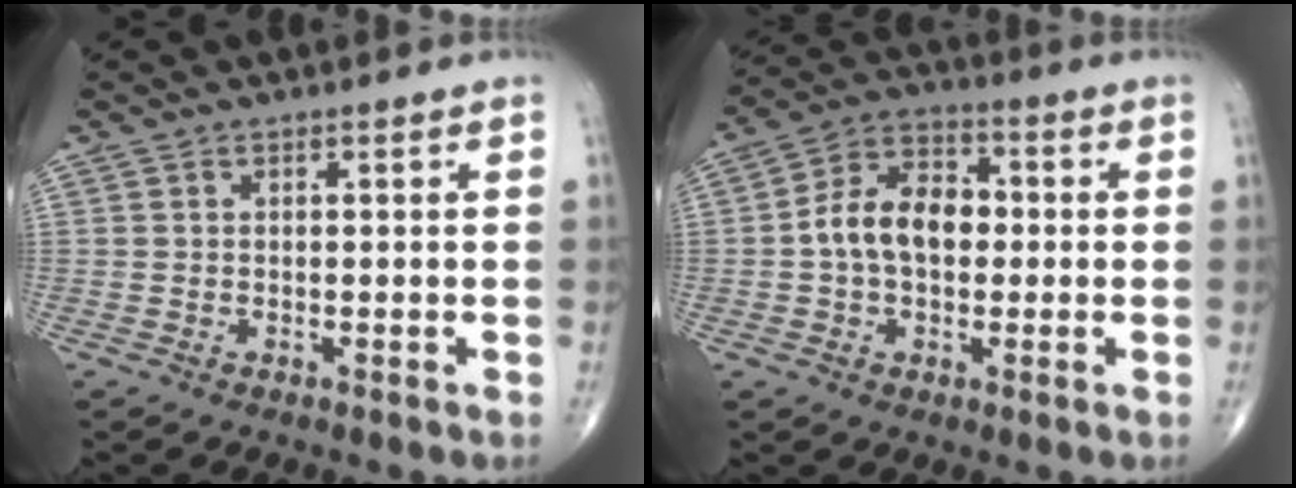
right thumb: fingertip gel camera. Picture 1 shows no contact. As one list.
[{"total": 11.2, "force": [-0.2, 7.5, 8.3], "torque": [-0.131, 0.030, -0.015]}]